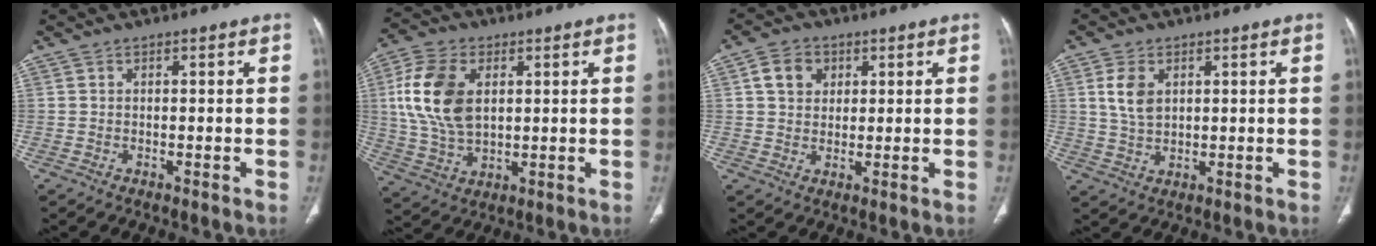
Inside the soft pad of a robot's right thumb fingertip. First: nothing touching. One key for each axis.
{"total": 13.7, "fx": 2.8, "fy": 8.6, "fz": 10.3, "tx": -0.203, "ty": 0.000, "tz": 0.056}
{"total": 5.8, "fx": 2.0, "fy": 4.7, "fz": 2.8, "tx": -0.024, "ty": 0.000, "tz": 0.032}
{"total": 5.4, "fx": 1.7, "fy": 3.4, "fz": 3.8, "tx": -0.066, "ty": -0.004, "tz": 0.038}